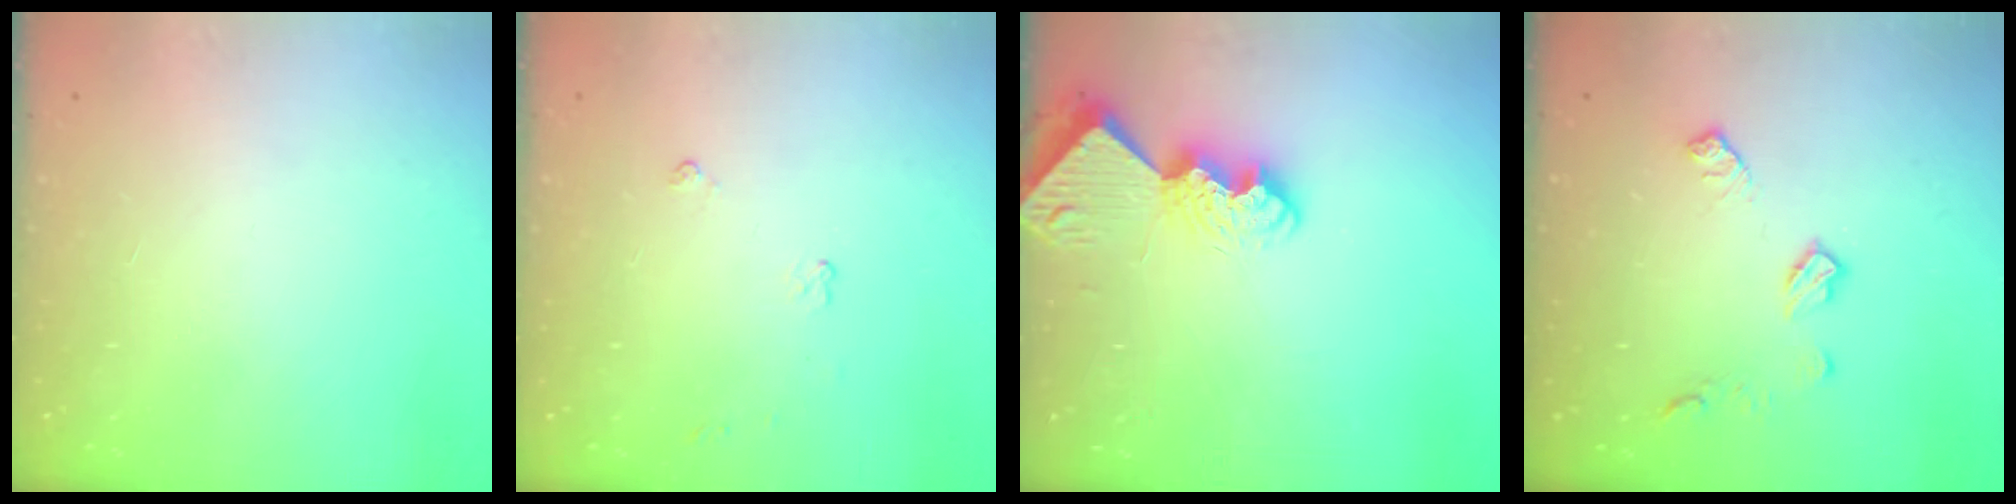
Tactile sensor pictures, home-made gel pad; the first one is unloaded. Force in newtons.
{"total": 3.7, "press": 3.7, "slide": 0.6}
{"total": 8.9, "press": 8.9, "slide": 1.0}
{"total": 7.9, "press": 7.9, "slide": 0.3}